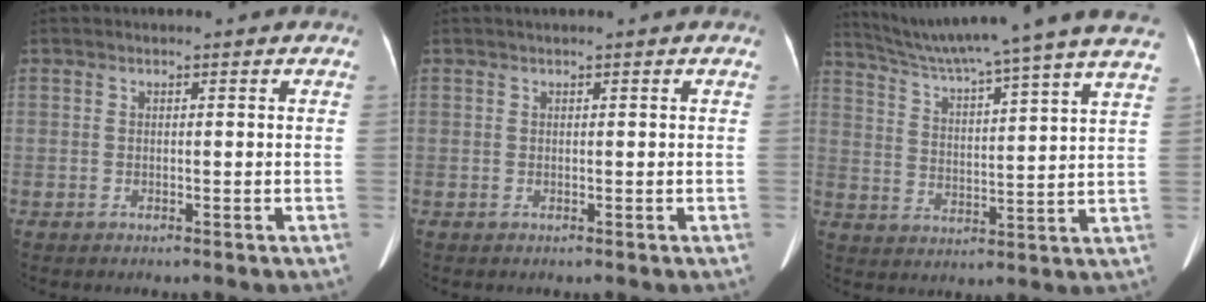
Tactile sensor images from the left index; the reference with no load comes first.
{"total": 0.7, "force": [0.6, -0.1, 0.4], "torque": [-0.007, 0.009, 0.012]}
{"total": 23.2, "force": [20.2, -1.8, 11.3], "torque": [-0.193, -0.024, 0.279]}